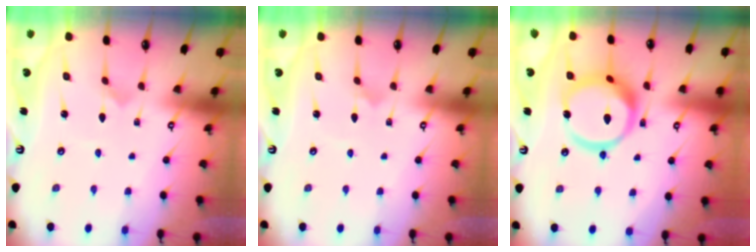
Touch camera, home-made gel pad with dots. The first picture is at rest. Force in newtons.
{"total": 1.2, "press": 1.2, "slide": 0.0}
{"total": 16.1, "press": 16.0, "slide": 1.8}